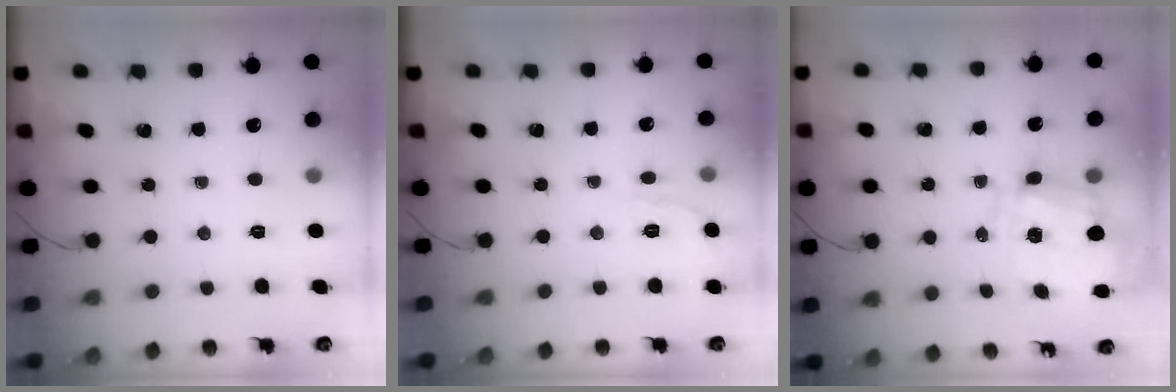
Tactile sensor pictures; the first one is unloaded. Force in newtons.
{"total": 9.1, "press": 9.0, "slide": 1.7}
{"total": 2.9, "press": 2.7, "slide": 1.1}